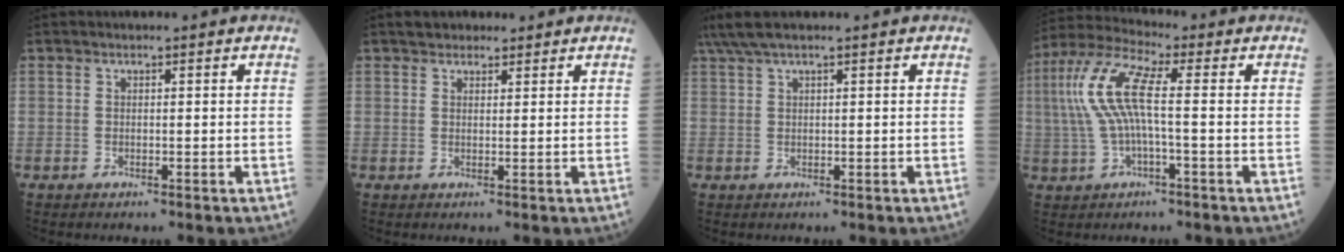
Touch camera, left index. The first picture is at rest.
{"total": 3.0, "force": [2.5, 1.5, 0.9], "torque": [-0.012, 0.017, 0.035]}
{"total": 4.0, "force": [3.0, 0.1, 2.7], "torque": [-0.063, 0.033, 0.063]}
{"total": 9.5, "force": [0.4, 1.6, 9.4], "torque": [-0.216, 0.029, 0.003]}